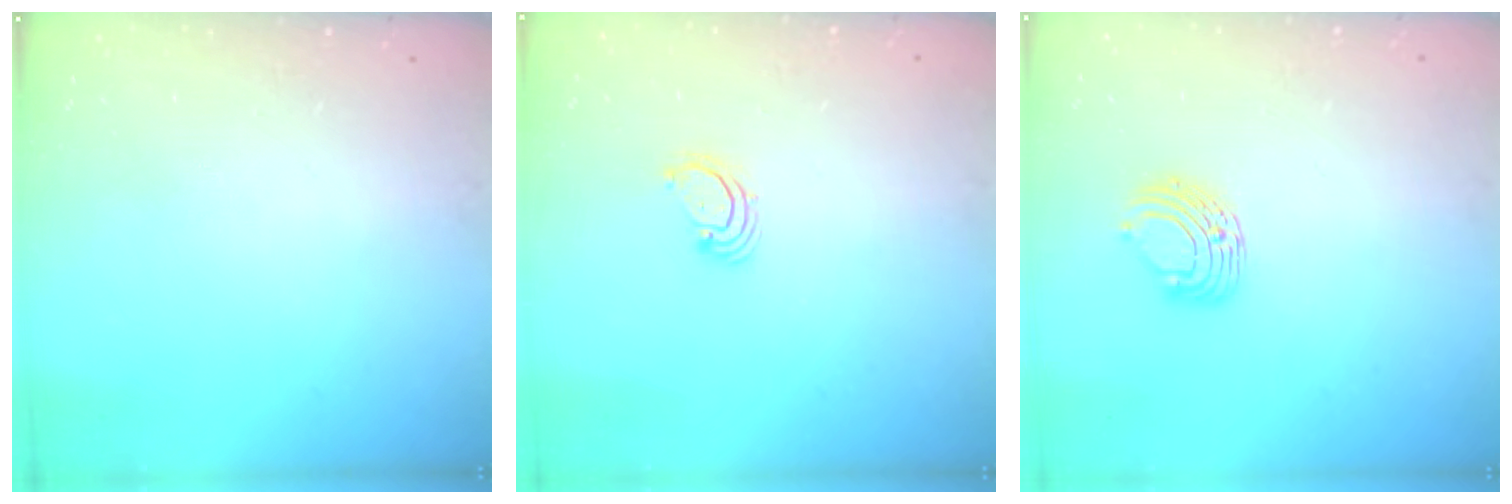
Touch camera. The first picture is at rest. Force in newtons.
{"total": 2.7, "press": 2.7, "slide": 0.3}
{"total": 8.2, "press": 8.2, "slide": 0.8}